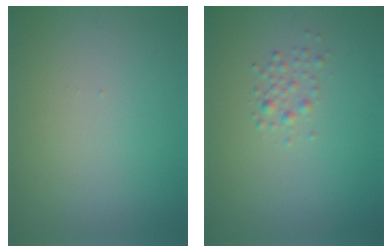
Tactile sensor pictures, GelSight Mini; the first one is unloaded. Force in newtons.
{"total": 1.2, "press": 1.2, "slide": 0.0}